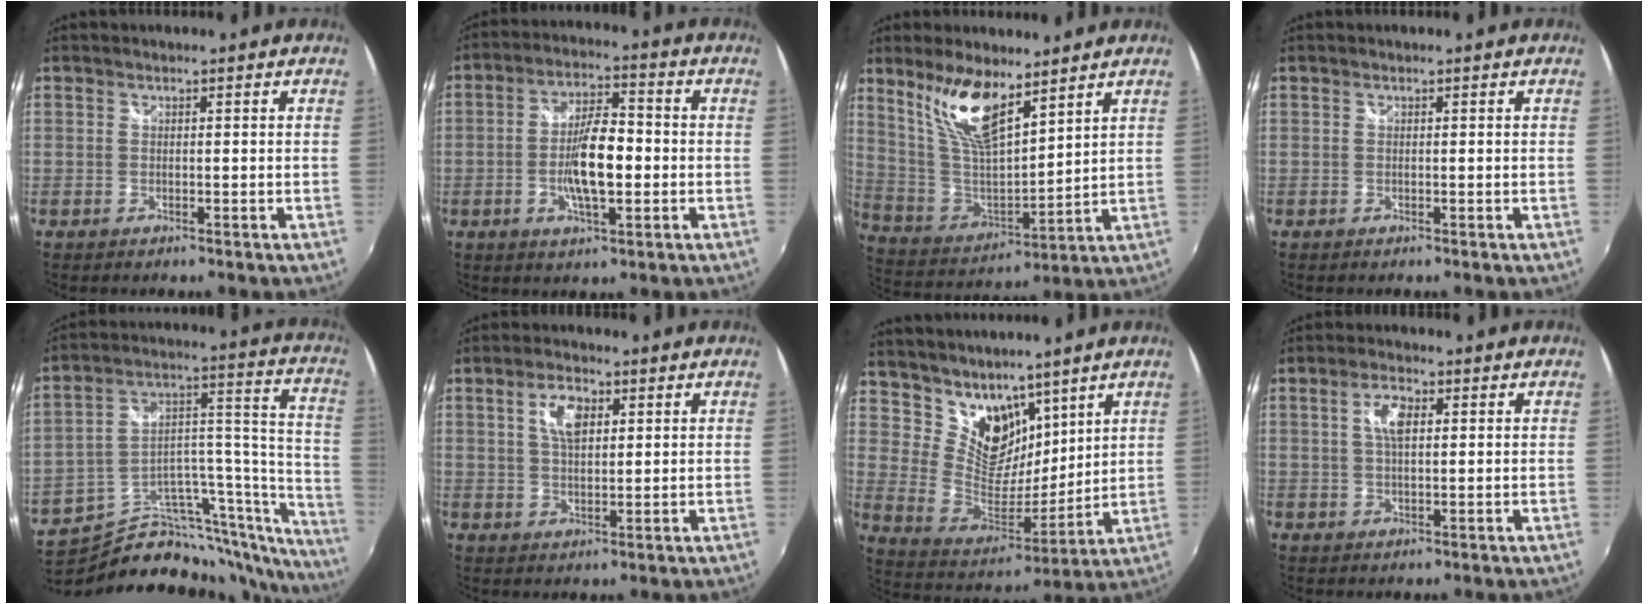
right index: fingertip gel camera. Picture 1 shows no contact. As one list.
[{"total": 9.7, "force": [-1.7, 3.1, 9.1], "torque": [-0.170, 0.006, -0.027]}, {"total": 13.9, "force": [9.1, 4.5, 9.4], "torque": [-0.181, 0.000, 0.190]}, {"total": 0.0}, {"total": 27.0, "force": [-21.1, 10.2, 13.5], "torque": [-0.152, 0.051, -0.314]}, {"total": 5.8, "force": [2.1, 2.9, 4.5], "torque": [-0.082, 0.009, 0.038]}, {"total": 13.0, "force": [9.3, 7.7, 4.8], "torque": [-0.093, -0.001, 0.186]}, {"total": 4.4, "force": [1.2, 2.0, 3.8], "torque": [-0.071, 0.008, 0.021]}]